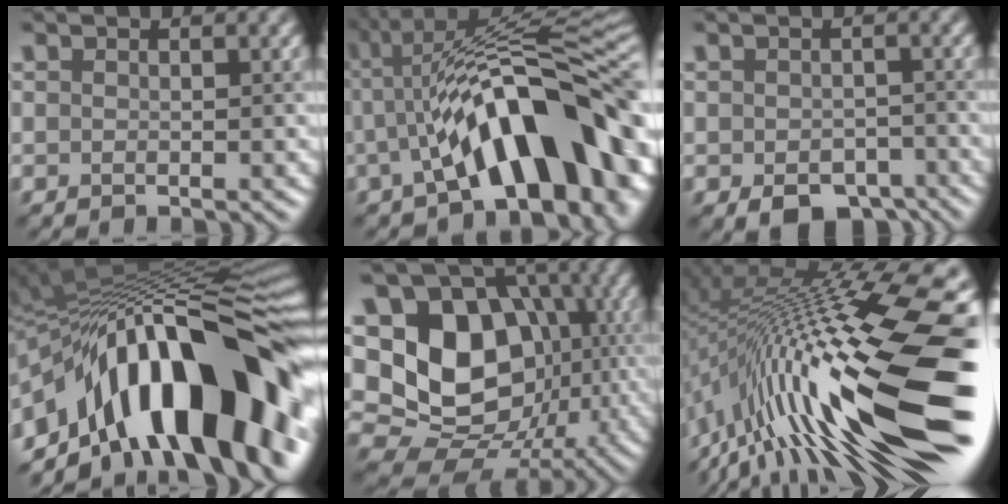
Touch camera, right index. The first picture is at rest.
{"total": 13.6, "force": [-2.7, 4.6, 12.5], "torque": [-0.162, 0.026, -0.046]}
{"total": 4.5, "force": [-2.6, 2.7, 2.6], "torque": [-0.035, -0.013, -0.038]}
{"total": 17.3, "force": [-5.1, 8.6, 14.1], "torque": [-0.177, 0.031, -0.093]}
{"total": 15.1, "force": [0.1, 11.9, 9.2], "torque": [-0.148, 0.004, 0.008]}
{"total": 20.0, "force": [-2.8, 4.5, 19.3], "torque": [-0.314, 0.022, -0.065]}